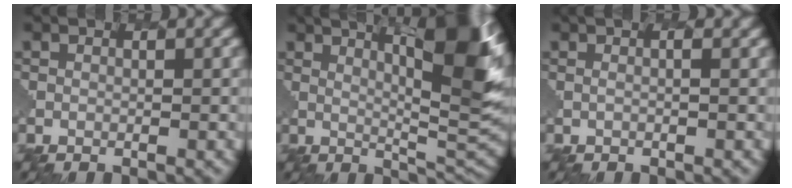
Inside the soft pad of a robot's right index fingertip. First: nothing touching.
{"total": 8.3, "force": [5.6, 0.4, 6.1], "torque": [-0.116, 0.008, 0.070]}
{"total": 1.1, "force": [0.4, 0.4, 0.9], "torque": [-0.011, 0.014, -0.011]}